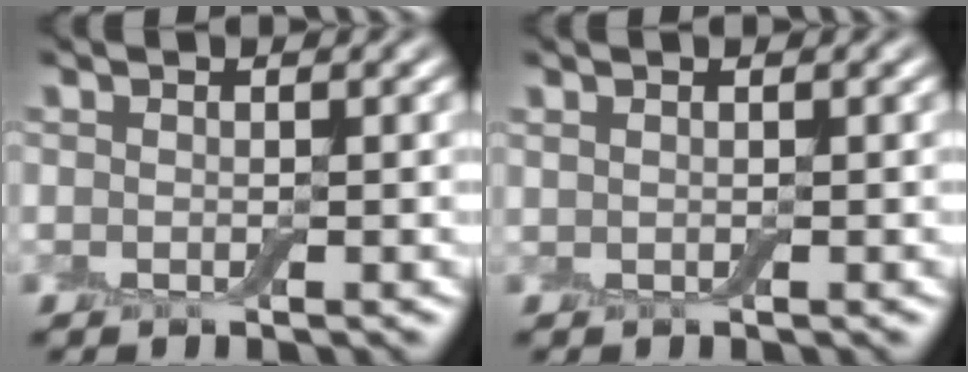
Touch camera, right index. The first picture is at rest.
{"total": 0.0}